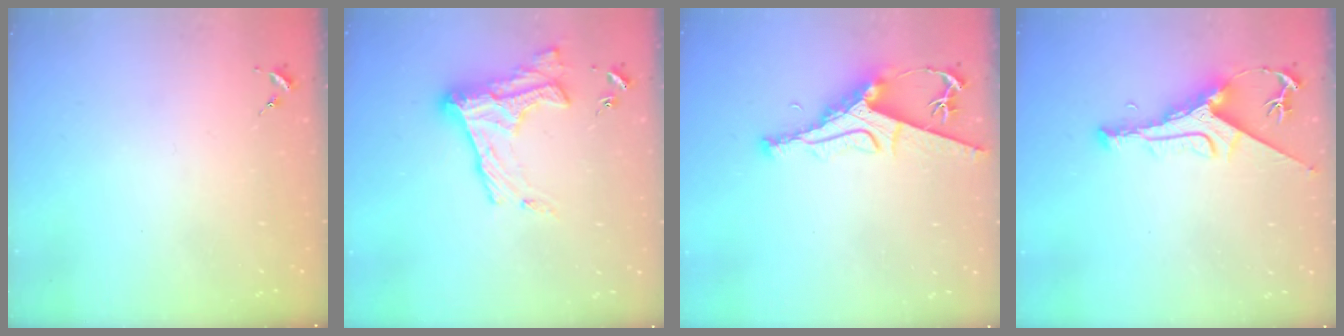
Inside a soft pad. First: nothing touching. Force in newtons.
{"total": 18.2, "press": 18.1, "slide": 1.3}
{"total": 9.4, "press": 9.4, "slide": 1.2}
{"total": 9.5, "press": 9.4, "slide": 1.0}